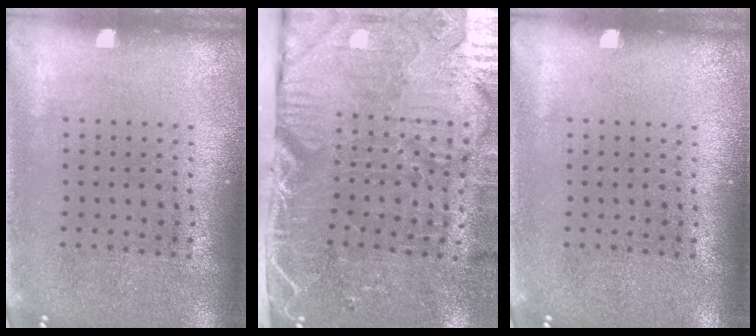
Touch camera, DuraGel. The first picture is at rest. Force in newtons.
{"total": 5.5, "press": 4.4, "slide": 3.3}
{"total": 0.0}